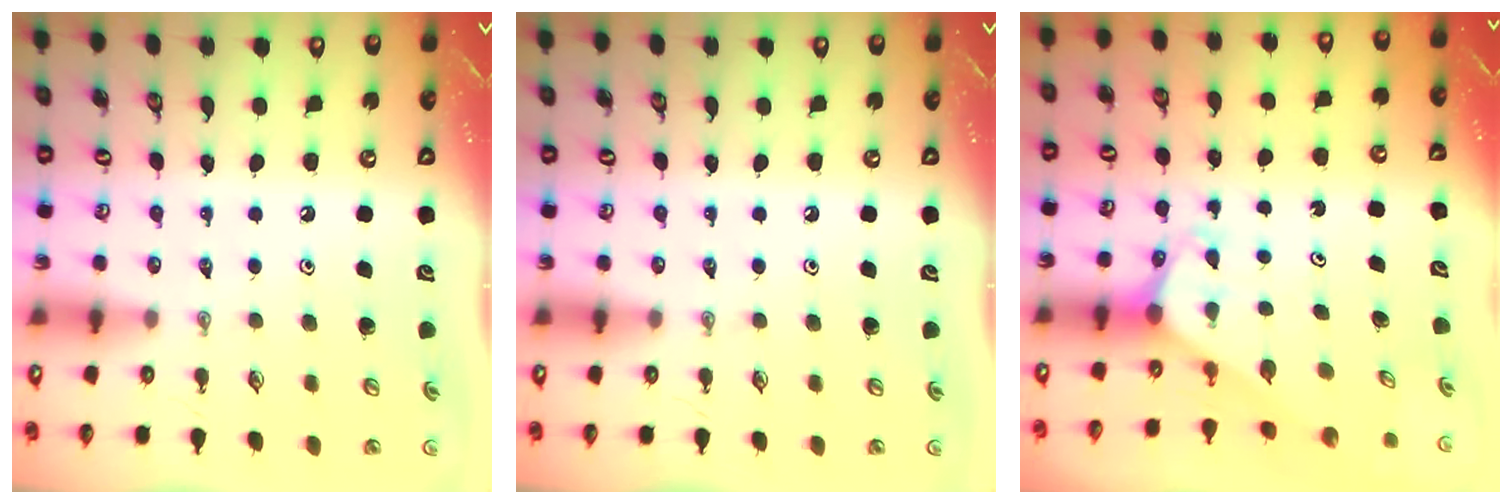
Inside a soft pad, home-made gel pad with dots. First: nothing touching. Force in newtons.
{"total": 0.0}
{"total": 1.9, "press": 1.9, "slide": 0.2}